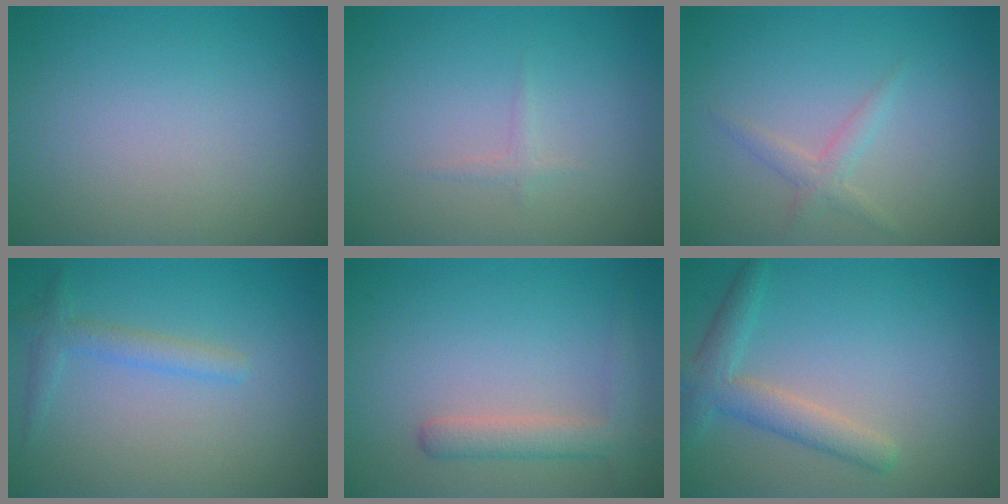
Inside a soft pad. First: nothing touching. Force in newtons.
{"total": 0.7, "press": 0.7, "slide": 0.0}
{"total": 1.5, "press": 1.5, "slide": 0.1}
{"total": 1.9, "press": 1.9, "slide": 0.1}
{"total": 2.8, "press": 2.8, "slide": 0.2}
{"total": 3.4, "press": 3.4, "slide": 0.2}